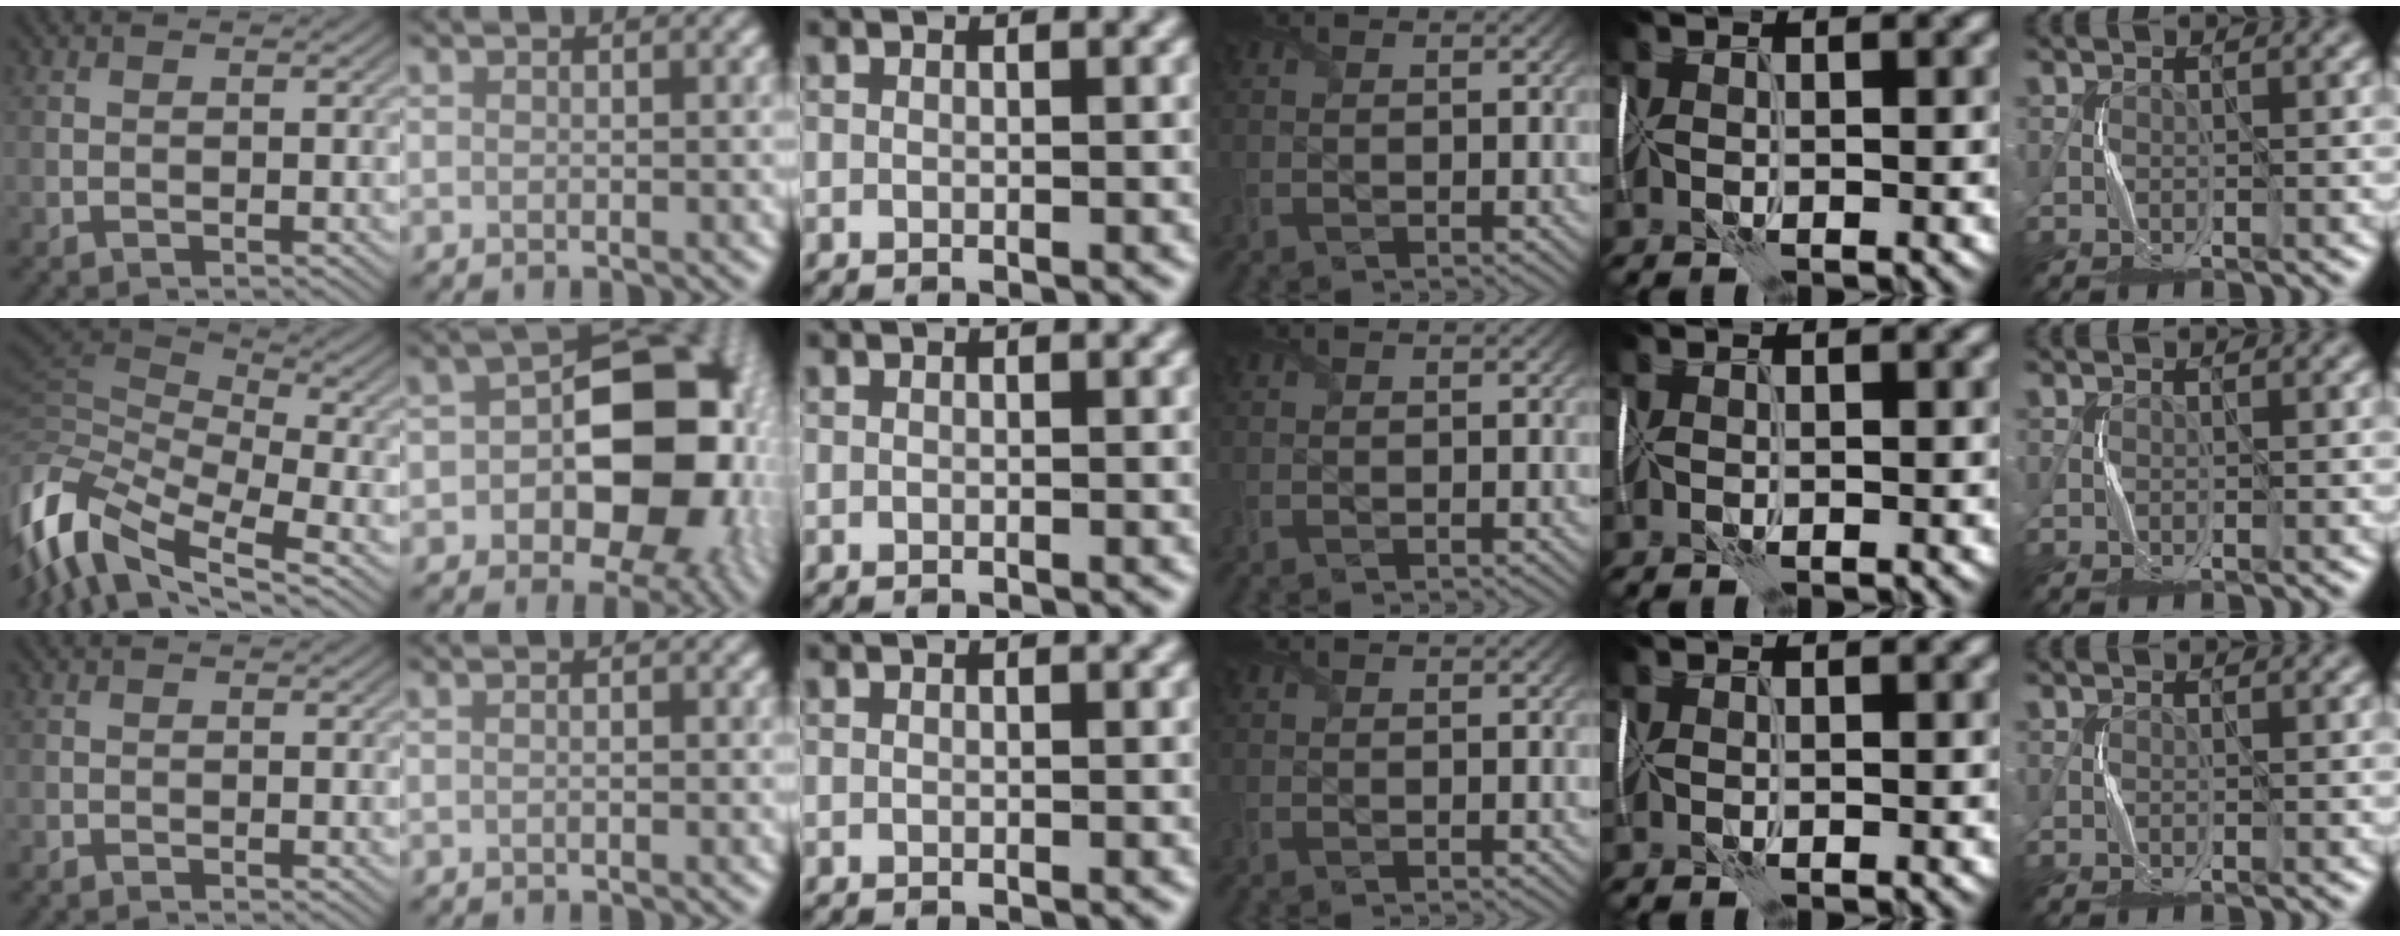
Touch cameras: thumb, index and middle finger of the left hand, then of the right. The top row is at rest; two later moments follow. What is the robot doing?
{"motion": "wrap", "object": "plastic wrap"}